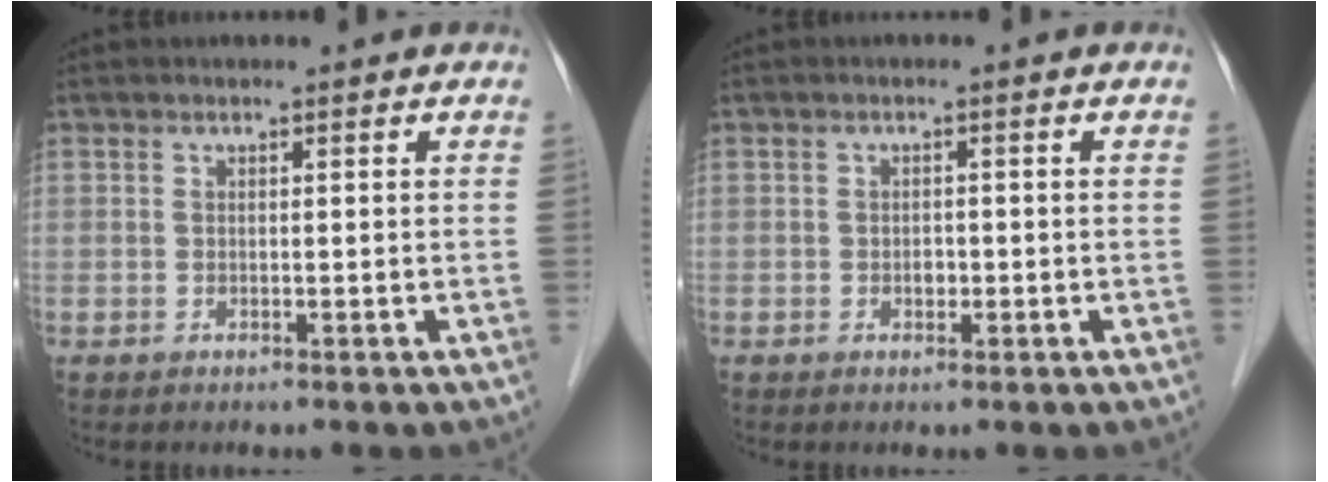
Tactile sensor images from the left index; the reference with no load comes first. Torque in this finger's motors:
{"motor_torque": [0.34, 0.21, 0.02, -0.01]}